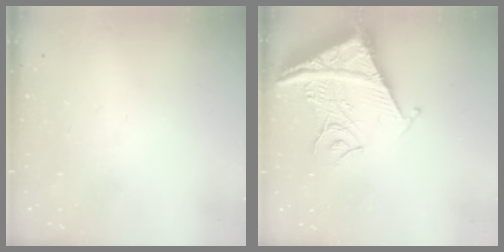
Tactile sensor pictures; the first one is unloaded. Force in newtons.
{"total": 16.6, "press": 16.4, "slide": 2.0}